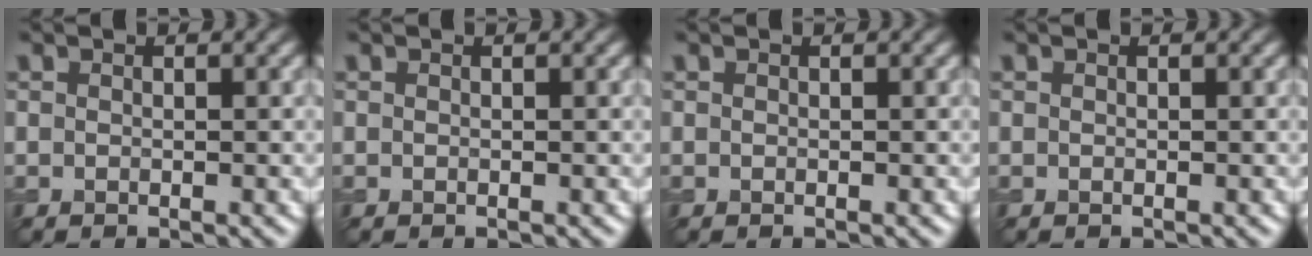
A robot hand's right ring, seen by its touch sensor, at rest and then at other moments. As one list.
[{"total": 0.0}, {"total": 0.0}, {"total": 0.0}]